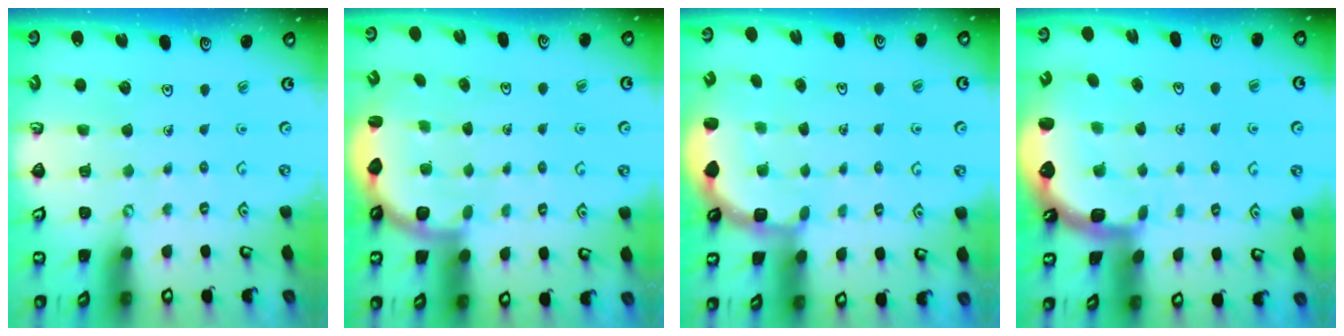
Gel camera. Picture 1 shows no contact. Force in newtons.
{"total": 3.4, "press": 2.7, "slide": 2.2}
{"total": 2.7, "press": 2.3, "slide": 1.4}
{"total": 2.8, "press": 1.6, "slide": 2.2}